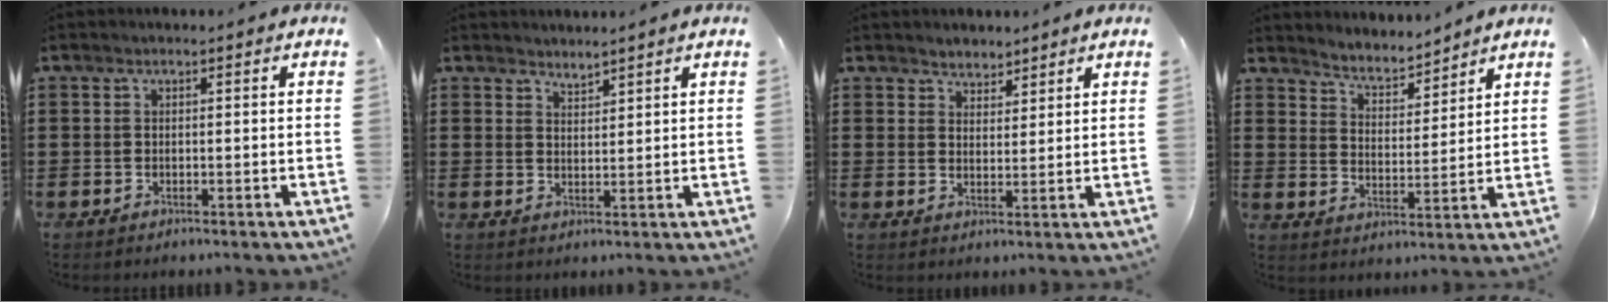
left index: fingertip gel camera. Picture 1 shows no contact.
{"total": 2.1, "force": [2.1, -0.1, -0.4], "torque": [0.003, -0.005, 0.040]}
{"total": 2.8, "force": [2.5, 1.1, -0.5], "torque": [-0.001, -0.001, 0.047]}
{"total": 4.1, "force": [4.1, 0.3, 0.0], "torque": [-0.020, -0.027, 0.069]}